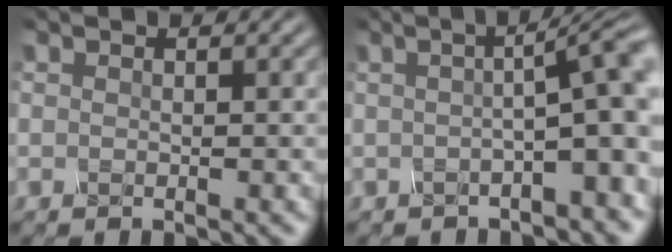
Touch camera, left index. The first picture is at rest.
{"total": 7.3, "force": [0.1, 1.7, 7.1], "torque": [-0.078, 0.022, -0.006]}